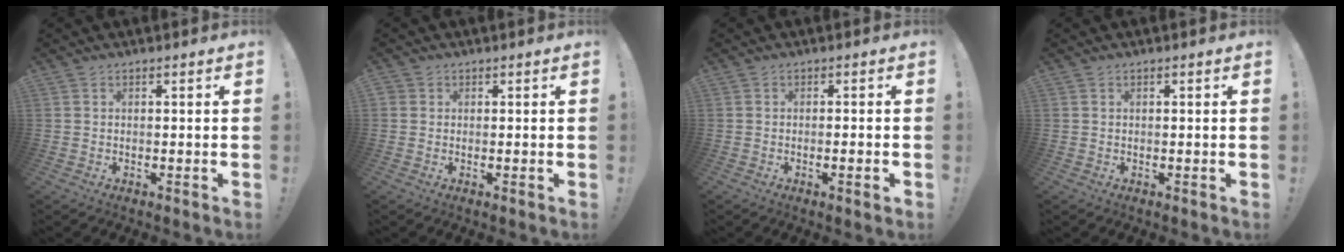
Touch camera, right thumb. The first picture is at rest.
{"total": 1.4, "force": [0.3, 1.2, 0.6], "torque": [-0.017, 0.004, 0.007]}
{"total": 2.5, "force": [-0.8, 0.0, 2.4], "torque": [-0.042, 0.000, -0.012]}
{"total": 0.0}